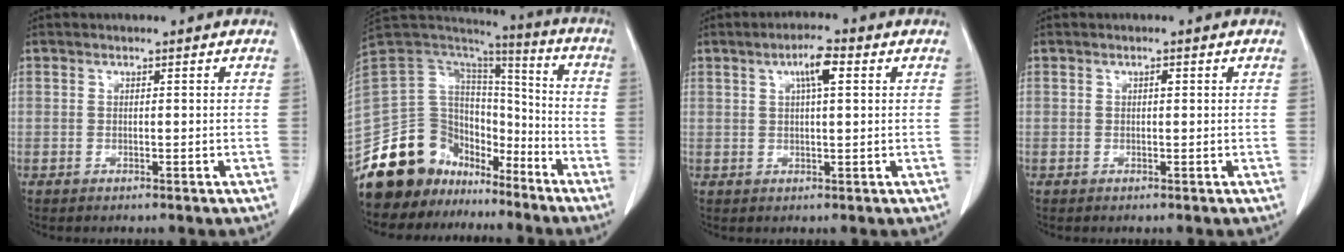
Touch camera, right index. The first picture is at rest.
{"total": 18.2, "force": [-13.7, 11.3, 4.1], "torque": [-0.087, 0.088, -0.225]}
{"total": 4.4, "force": [1.6, 0.7, 4.0], "torque": [-0.074, 0.007, 0.028]}
{"total": 0.6, "force": [0.1, 0.2, 0.5], "torque": [-0.010, 0.001, 0.001]}